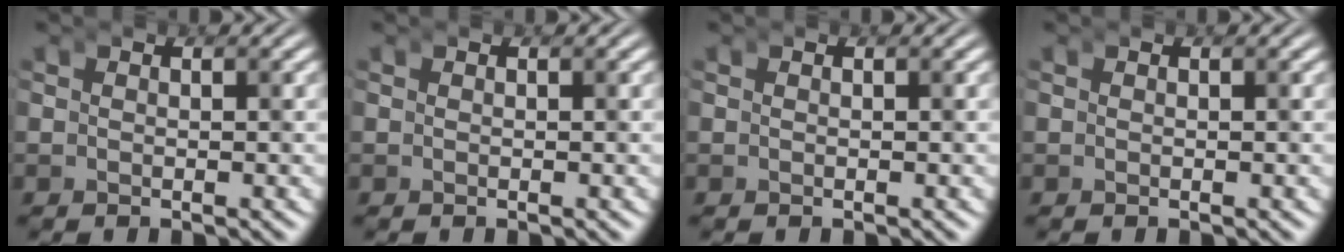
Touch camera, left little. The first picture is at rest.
{"total": 0.0}
{"total": 0.0}
{"total": 0.0}